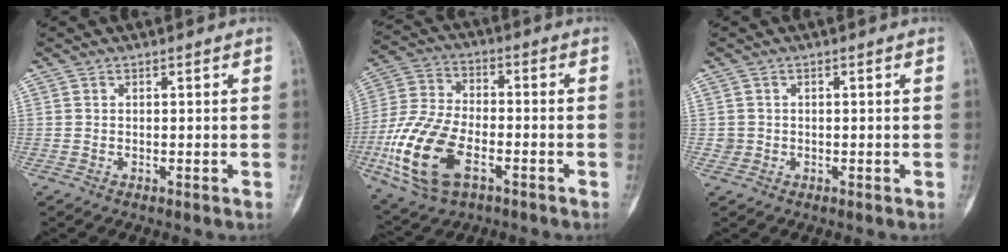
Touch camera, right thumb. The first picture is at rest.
{"total": 17.5, "force": [-6.2, 9.5, 13.4], "torque": [-0.283, 0.014, -0.113]}
{"total": 1.4, "force": [-0.1, 1.4, 0.1], "torque": [0.004, 0.006, -0.002]}